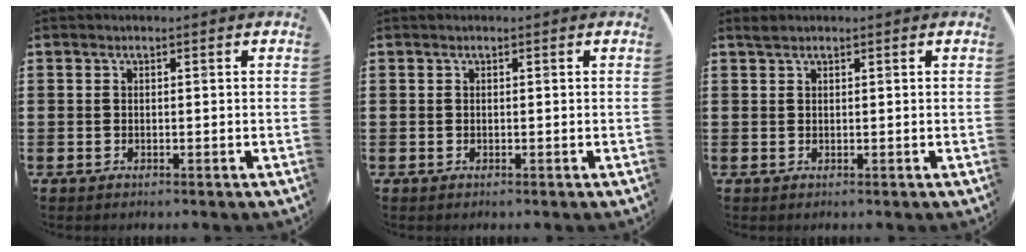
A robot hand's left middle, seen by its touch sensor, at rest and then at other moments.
{"total": 0.0}
{"total": 0.7, "force": [0.7, 0.1, 0.1], "torque": [-0.002, 0.002, 0.013]}